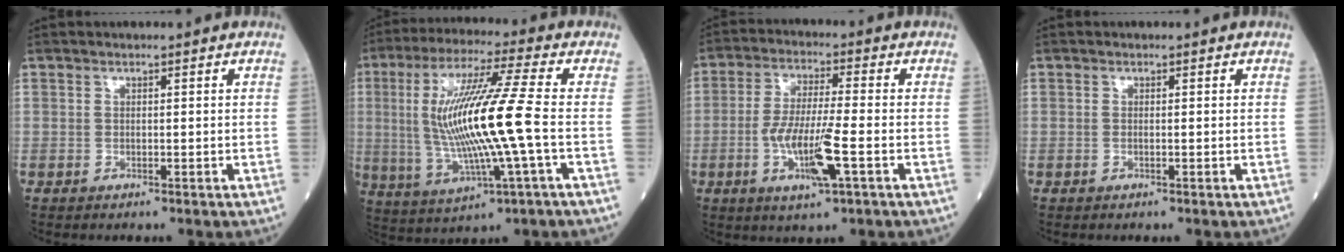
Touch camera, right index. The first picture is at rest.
{"total": 16.4, "force": [-0.5, 0.0, 16.4], "torque": [-0.335, 0.003, -0.012]}
{"total": 9.4, "force": [-2.8, 0.8, 8.9], "torque": [-0.175, -0.008, -0.055]}
{"total": 0.0}